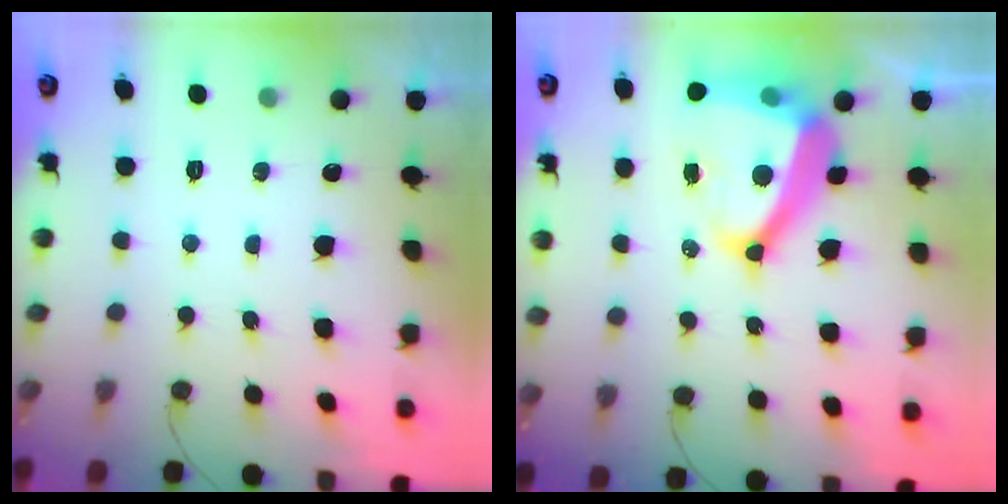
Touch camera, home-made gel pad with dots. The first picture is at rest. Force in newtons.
{"total": 17.4, "press": 17.3, "slide": 2.1}